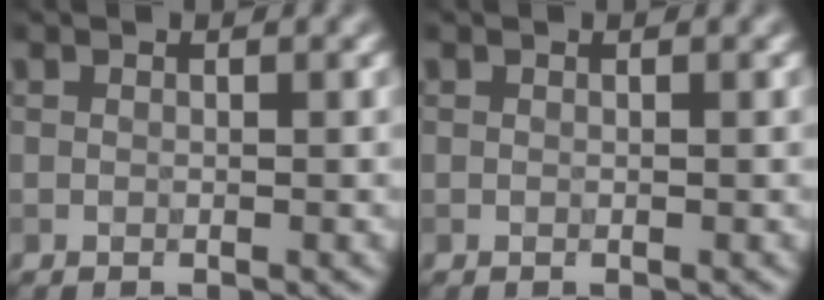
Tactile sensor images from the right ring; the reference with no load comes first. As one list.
[{"total": 0.0}]